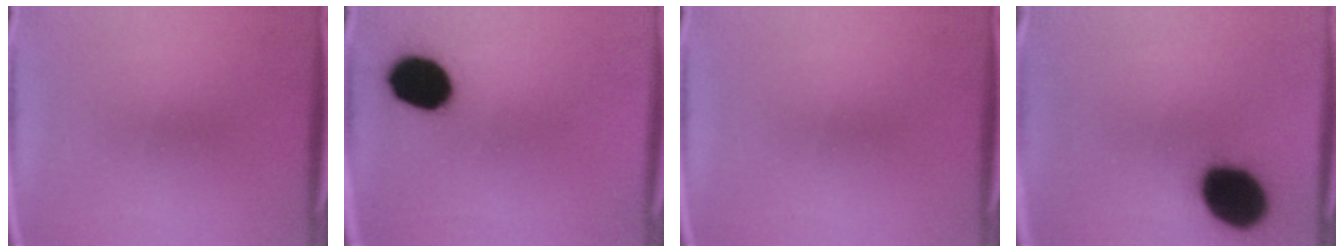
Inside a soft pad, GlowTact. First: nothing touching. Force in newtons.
{"total": 14.4}
{"total": 0.0}
{"total": 18.9}